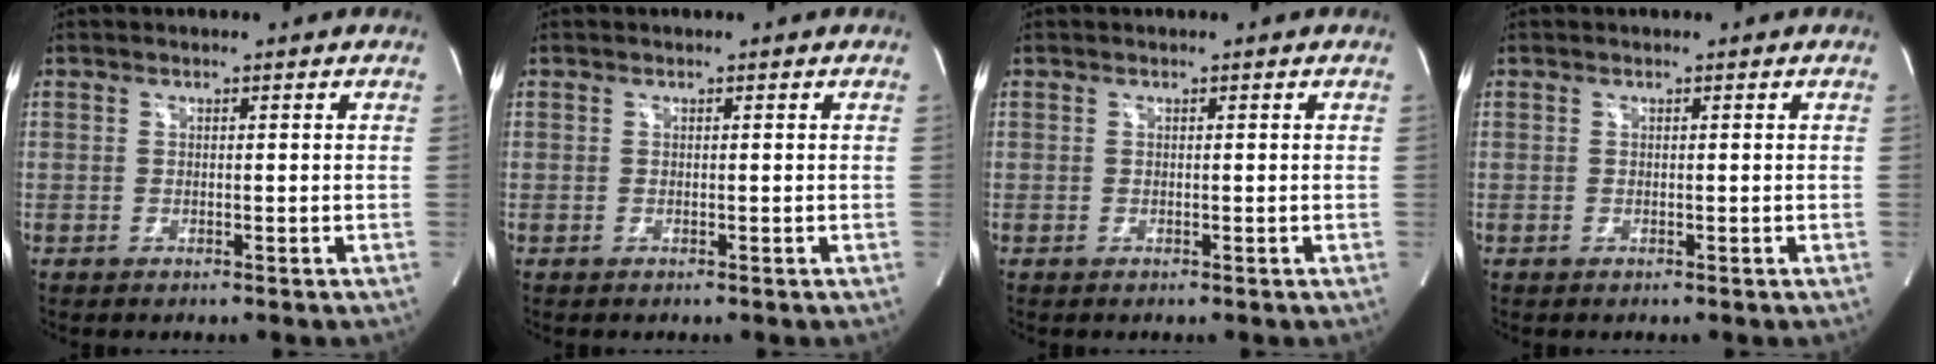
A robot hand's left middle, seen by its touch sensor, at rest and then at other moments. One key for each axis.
{"total": 0.0}
{"total": 0.0}
{"total": 0.0}